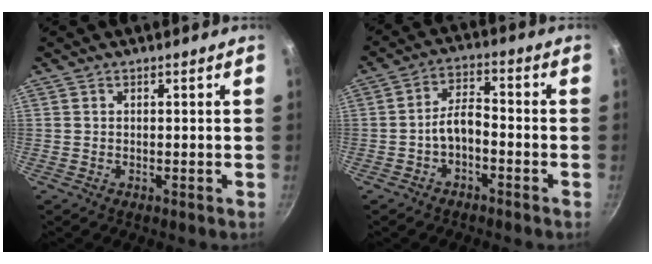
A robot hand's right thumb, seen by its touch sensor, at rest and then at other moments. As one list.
[{"total": 5.7, "force": [-1.9, 3.2, 4.3], "torque": [-0.069, 0.034, -0.042]}]